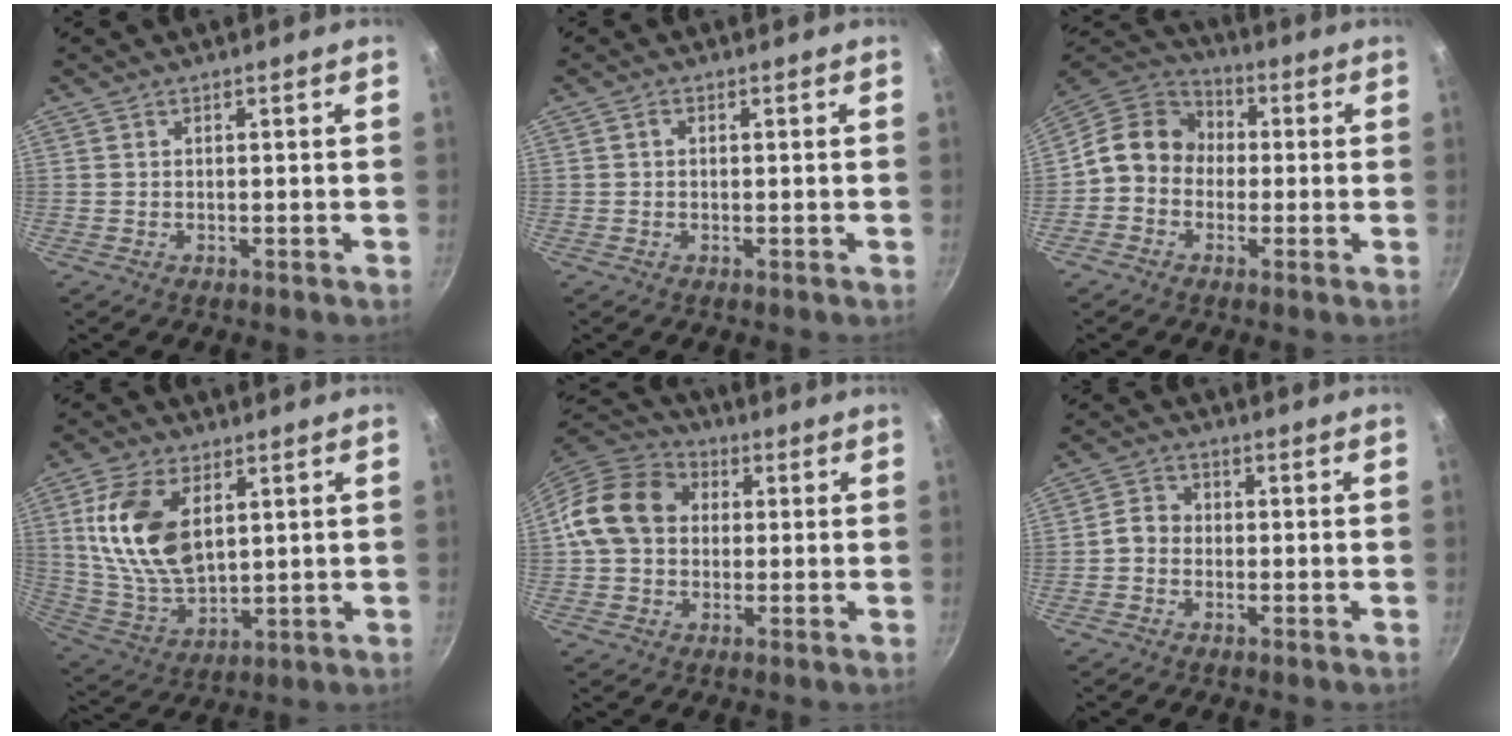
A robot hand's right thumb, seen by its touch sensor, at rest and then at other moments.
{"total": 1.0, "force": [0.1, 0.8, 0.6], "torque": [-0.011, 0.006, 0.001]}
{"total": 11.3, "force": [-0.5, 9.8, 5.6], "torque": [-0.068, 0.036, -0.035]}
{"total": 16.1, "force": [4.5, 9.3, 12.3], "torque": [-0.222, -0.021, 0.098]}
{"total": 13.5, "force": [1.6, 10.9, 7.8], "torque": [-0.115, 0.028, 0.010]}
{"total": 3.6, "force": [-0.8, 3.1, 1.7], "torque": [-0.020, 0.014, -0.027]}